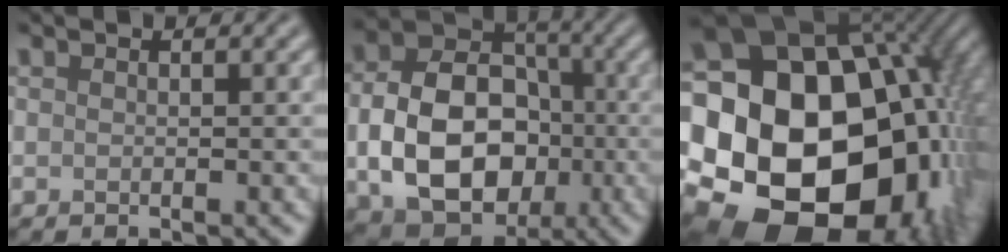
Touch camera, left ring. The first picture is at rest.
{"total": 11.6, "force": [-2.1, 8.5, 7.6], "torque": [-0.141, -0.012, -0.039]}
{"total": 23.6, "force": [-2.2, 17.7, 15.5], "torque": [-0.277, -0.015, -0.064]}